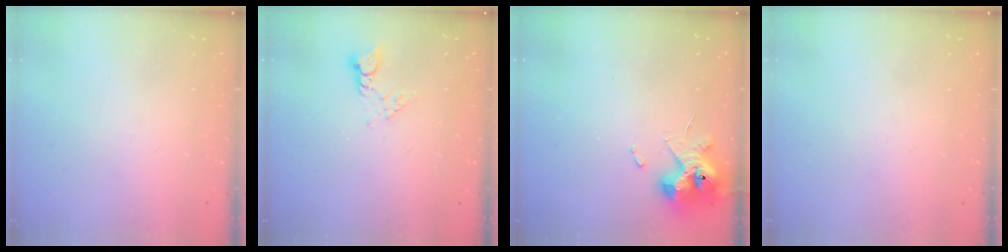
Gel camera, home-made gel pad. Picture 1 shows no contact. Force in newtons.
{"total": 4.0, "press": 4.0, "slide": 0.4}
{"total": 10.1, "press": 10.0, "slide": 1.4}
{"total": 0.0}